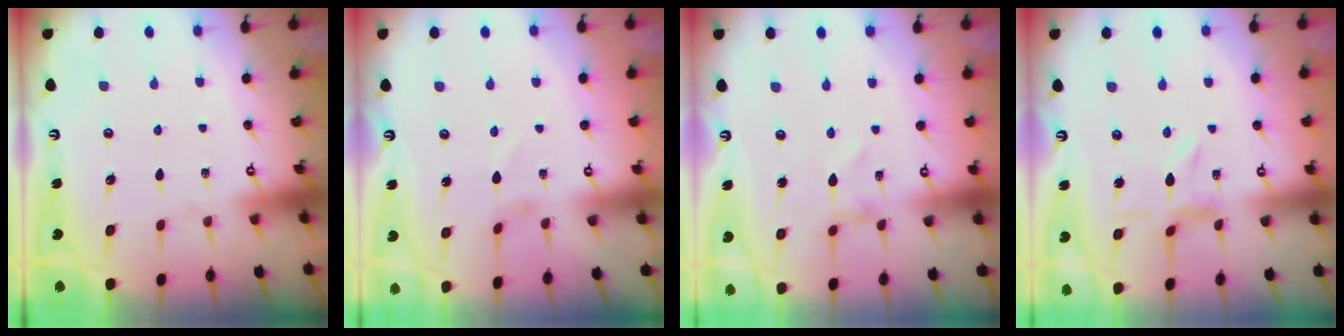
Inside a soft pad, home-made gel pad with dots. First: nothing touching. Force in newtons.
{"total": 0.0}
{"total": 0.0}
{"total": 2.0, "press": 2.0, "slide": 0.3}